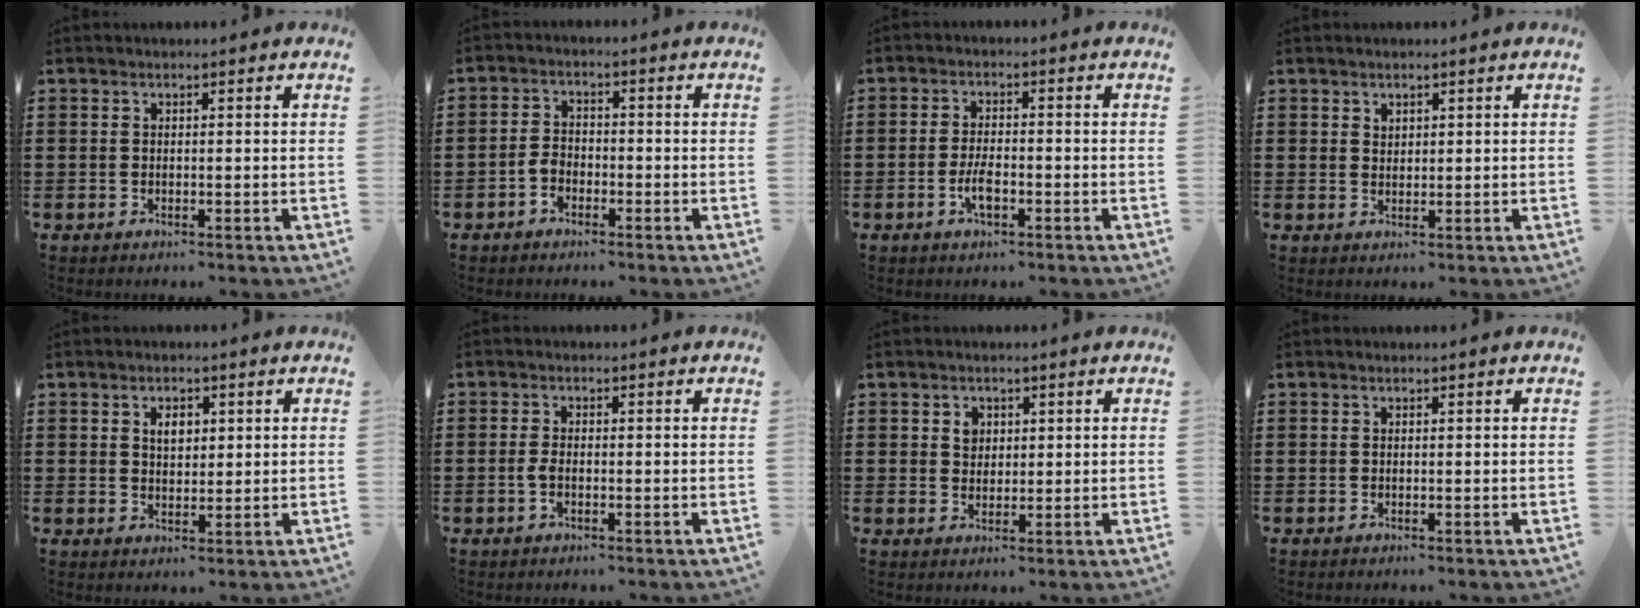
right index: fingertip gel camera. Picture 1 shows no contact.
{"total": 2.8, "force": [-1.6, 1.8, 1.6], "torque": [-0.039, 0.003, -0.034]}
{"total": 3.6, "force": [-1.4, 1.2, 3.0], "torque": [-0.073, -0.004, -0.031]}
{"total": 1.4, "force": [1.1, 0.7, 0.1], "torque": [-0.004, 0.002, 0.022]}
{"total": 2.9, "force": [1.1, 1.8, 1.9], "torque": [-0.036, 0.006, 0.017]}
{"total": 1.9, "force": [-0.6, 0.7, 1.6], "torque": [-0.045, -0.005, -0.016]}
{"total": 2.3, "force": [1.0, 1.9, 0.9], "torque": [-0.017, 0.006, 0.015]}
{"total": 0.0}